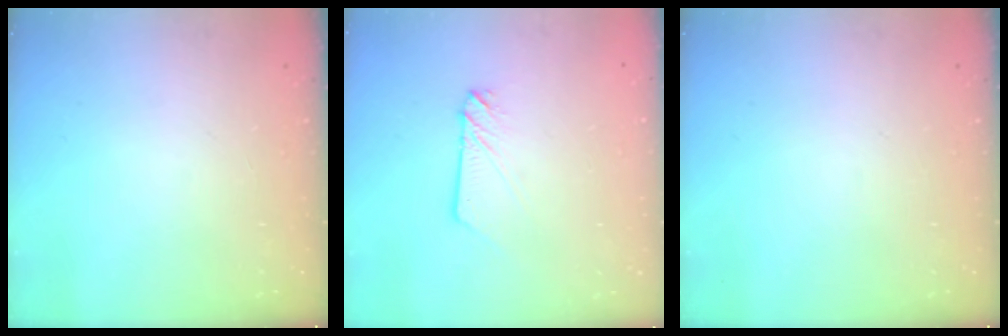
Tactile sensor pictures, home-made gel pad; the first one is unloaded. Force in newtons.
{"total": 3.0, "press": 3.0, "slide": 0.2}
{"total": 0.0}